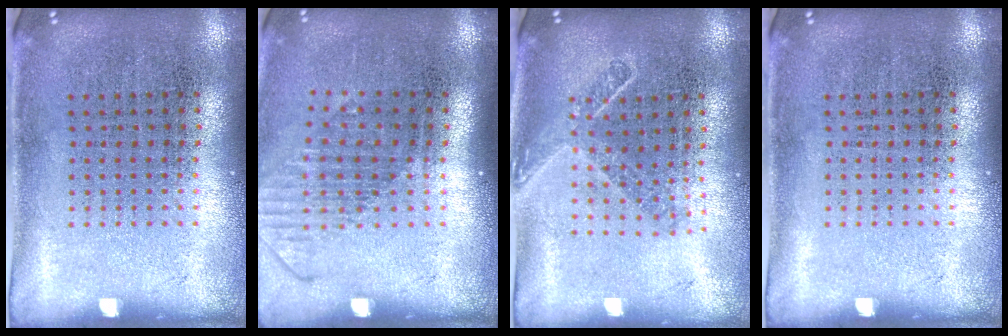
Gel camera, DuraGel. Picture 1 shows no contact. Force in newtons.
{"total": 1.5, "press": 1.1, "slide": 0.9}
{"total": 1.6, "press": 1.2, "slide": 1.0}
{"total": 0.0}